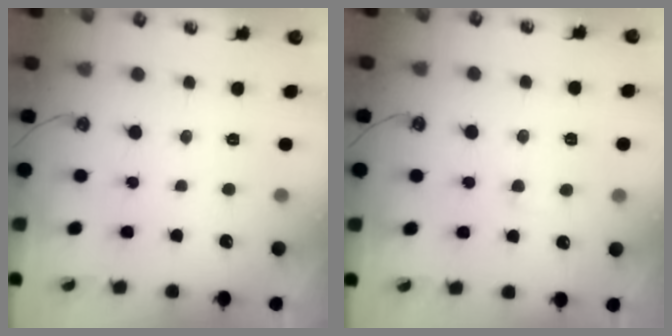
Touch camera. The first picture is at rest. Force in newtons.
{"total": 1.6, "press": 1.5, "slide": 0.5}